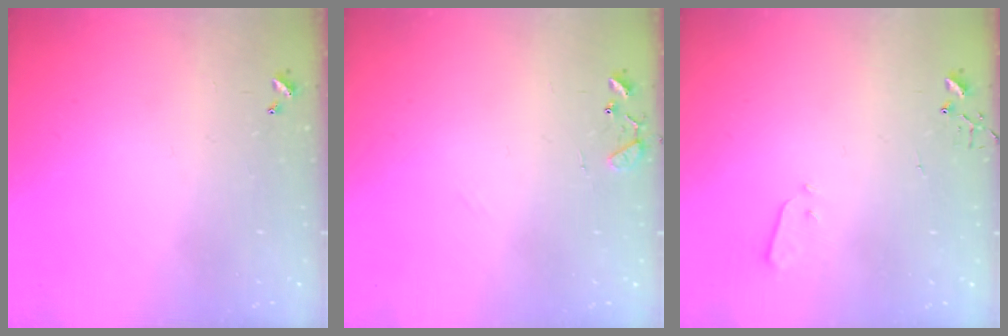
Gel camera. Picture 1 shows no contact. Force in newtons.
{"total": 8.4, "press": 8.4, "slide": 0.7}
{"total": 2.2, "press": 2.1, "slide": 0.3}